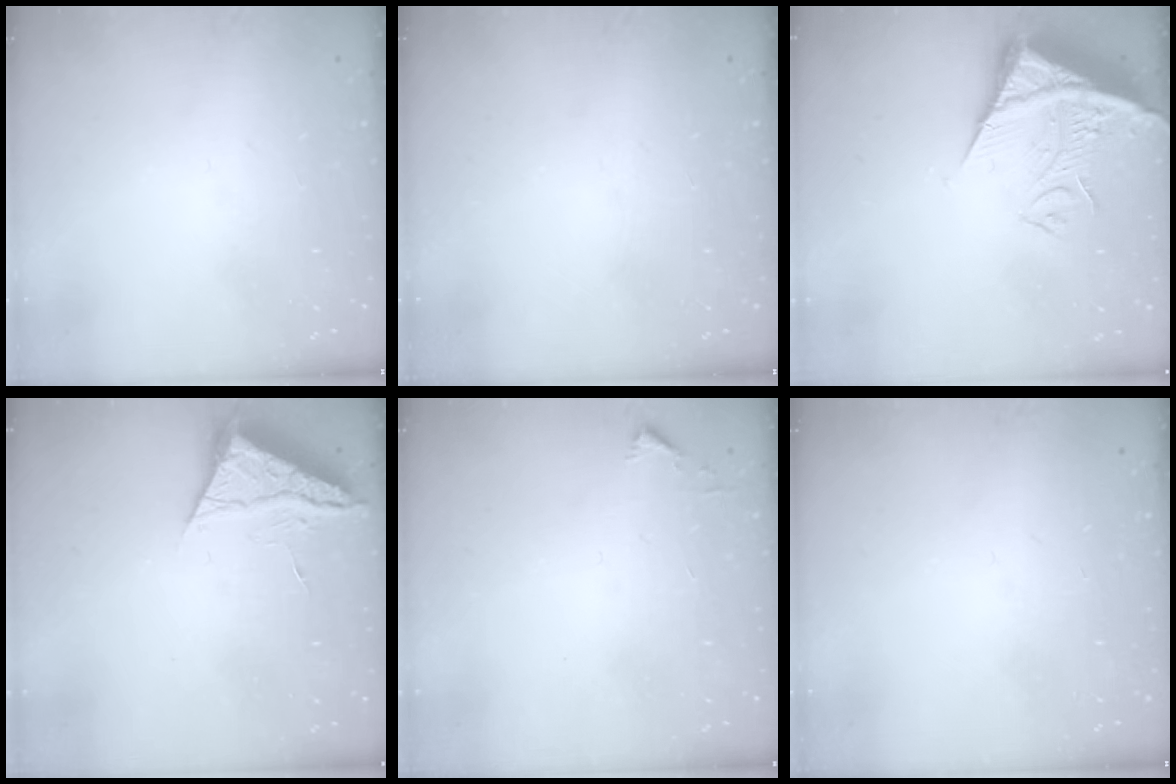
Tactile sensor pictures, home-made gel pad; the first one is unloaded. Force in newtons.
{"total": 0.0}
{"total": 10.6, "press": 10.5, "slide": 1.1}
{"total": 5.4, "press": 5.4, "slide": 0.8}
{"total": 2.3, "press": 2.3, "slide": 0.2}
{"total": 0.0}